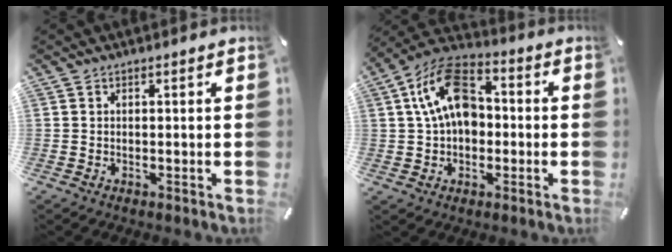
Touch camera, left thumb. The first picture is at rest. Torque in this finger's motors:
{"motor_torque": [2.07, 2.64, 1.38, -1.13, 0.17]}